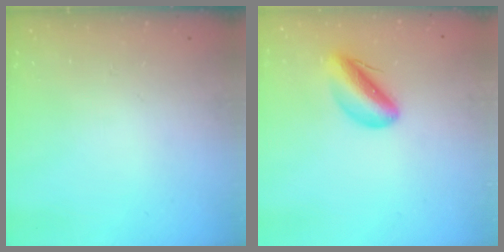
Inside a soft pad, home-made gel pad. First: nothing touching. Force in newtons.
{"total": 8.0, "press": 7.7, "slide": 2.2}